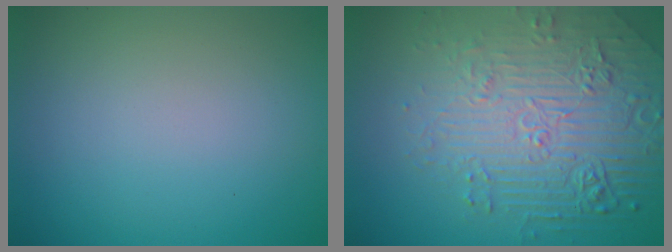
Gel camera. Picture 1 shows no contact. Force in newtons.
{"total": 8.1, "press": 5.8, "slide": 5.7}